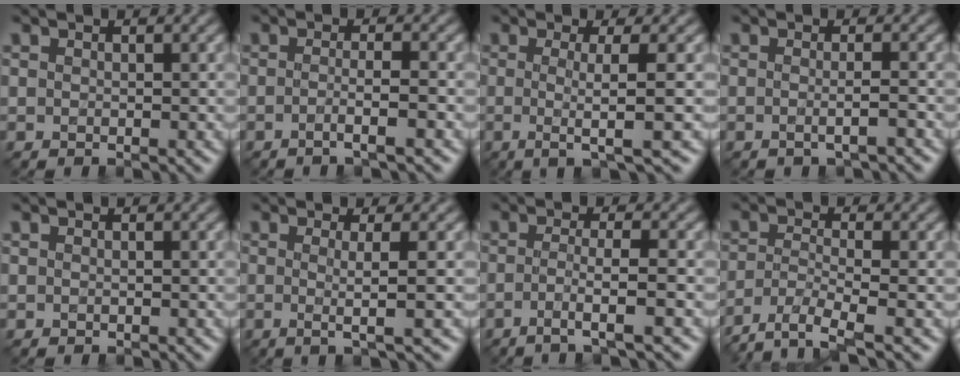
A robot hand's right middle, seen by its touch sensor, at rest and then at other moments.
{"total": 2.2, "force": [-1.0, 0.4, 1.9], "torque": [-0.022, 0.001, -0.027]}
{"total": 4.1, "force": [-0.3, 0.6, 4.1], "torque": [-0.066, -0.007, -0.009]}
{"total": 1.8, "force": [-0.6, 0.4, 1.7], "torque": [-0.025, -0.006, -0.015]}
{"total": 0.0}
{"total": 2.9, "force": [-0.2, 0.5, 2.8], "torque": [-0.046, -0.005, -0.008]}
{"total": 3.4, "force": [-1.5, 0.4, 3.0], "torque": [-0.043, 0.001, -0.039]}
{"total": 4.5, "force": [-3.4, 1.0, 2.8], "torque": [-0.055, -0.010, -0.071]}